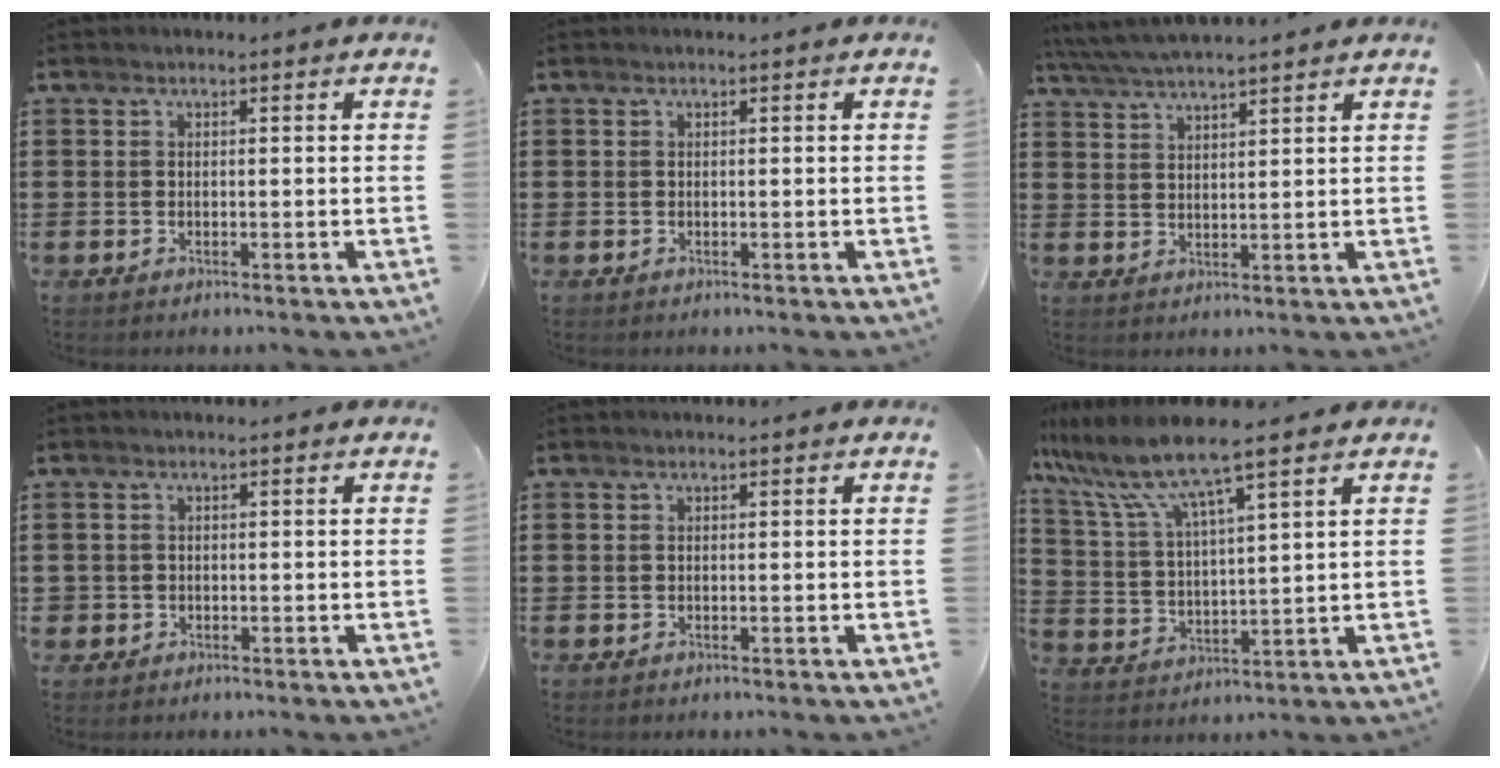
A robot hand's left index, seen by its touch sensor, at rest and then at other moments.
{"total": 0.0}
{"total": 4.1, "force": [3.8, -0.1, 1.7], "torque": [-0.043, -0.009, 0.068]}
{"total": 1.0, "force": [-0.3, 1.0, 0.1], "torque": [-0.006, 0.004, -0.008]}
{"total": 0.0}
{"total": 9.0, "force": [7.0, 0.6, 5.6], "torque": [-0.135, -0.036, 0.116]}